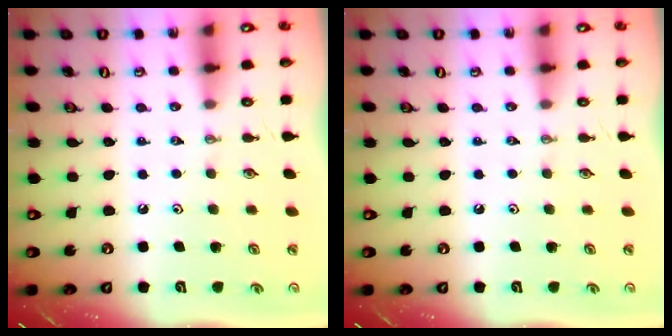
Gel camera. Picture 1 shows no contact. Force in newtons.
{"total": 0.0}